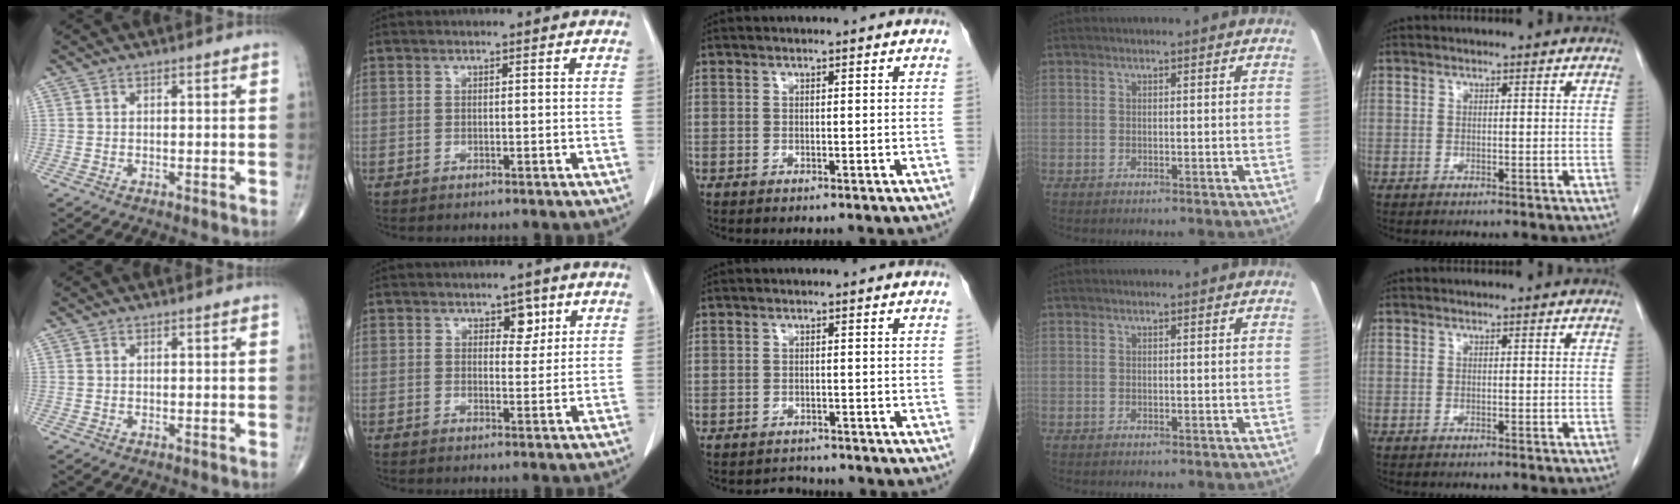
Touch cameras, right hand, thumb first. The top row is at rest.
{"index": {"total": 2.9, "force": [1.5, 1.7, 1.8], "torque": [-0.017, 0.001, 0.024]}, "middle": {"total": 1.8, "force": [-1.6, 0.6, -0.4], "torque": [0.002, -0.005, -0.025]}}